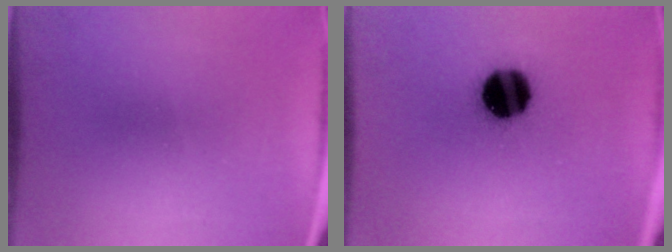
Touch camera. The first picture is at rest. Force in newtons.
{"total": 15.3}